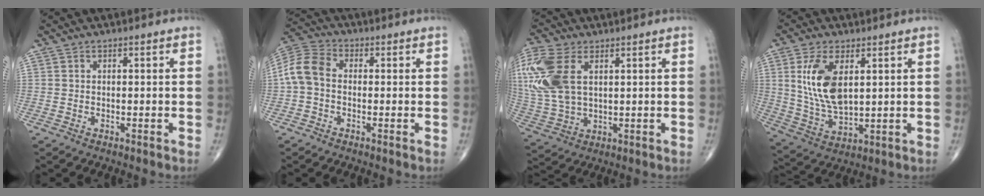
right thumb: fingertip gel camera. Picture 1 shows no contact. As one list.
[{"total": 7.6, "force": [-0.5, 5.3, 5.5], "torque": [-0.107, 0.022, -0.023]}, {"total": 16.8, "force": [5.1, 9.9, 12.7], "torque": [-0.320, -0.005, 0.103]}, {"total": 11.9, "force": [3.3, 5.9, 9.8], "torque": [-0.191, -0.018, 0.074]}]